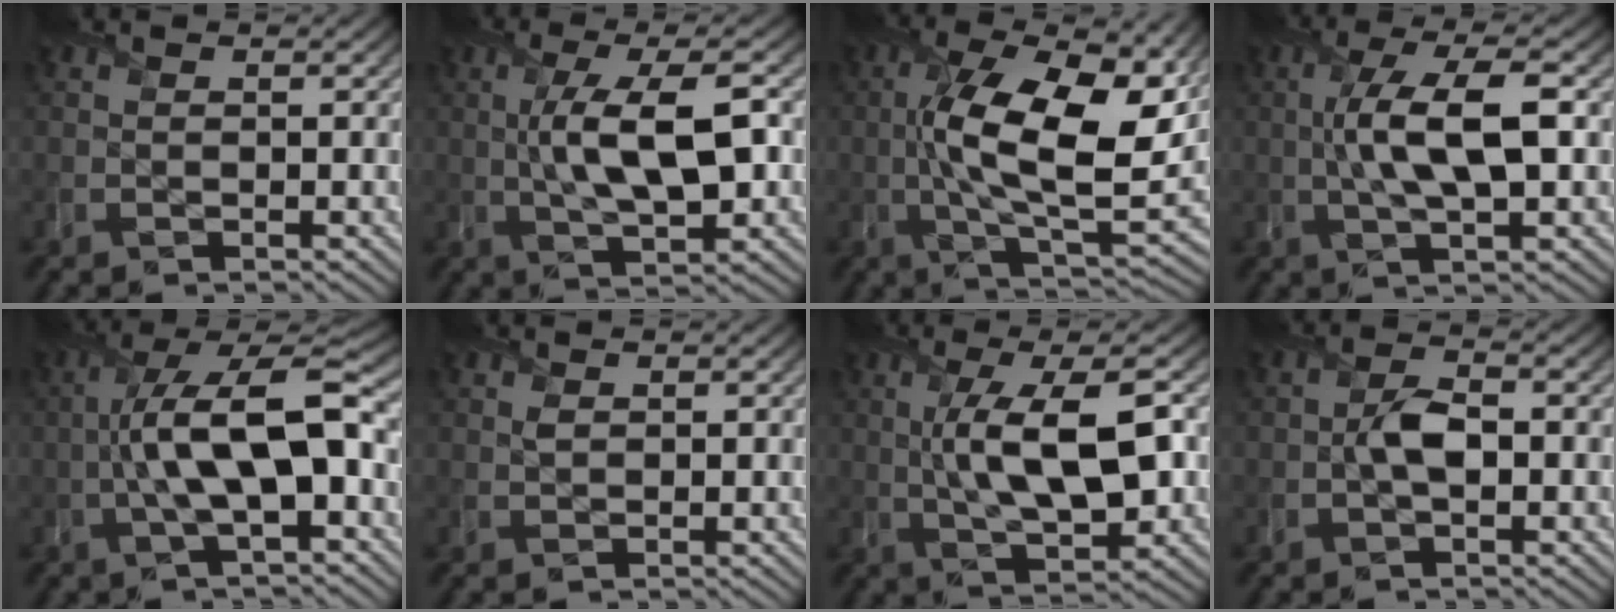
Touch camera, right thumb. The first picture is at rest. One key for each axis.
{"total": 10.2, "fx": 0.2, "fy": 3.7, "fz": 9.5, "tx": -0.170, "ty": 0.005, "tz": 0.001}
{"total": 14.9, "fx": 1.7, "fy": 6.4, "fz": 13.4, "tx": -0.242, "ty": -0.005, "tz": 0.027}
{"total": 8.9, "fx": 0.4, "fy": 2.9, "fz": 8.4, "tx": -0.162, "ty": 0.010, "tz": 0.001}
{"total": 13.0, "fx": -1.2, "fy": 4.8, "fz": 12.0, "tx": -0.230, "ty": 0.005, "tz": -0.026}
{"total": 0.7, "fx": 0.3, "fy": 0.4, "fz": 0.4, "tx": -0.010, "ty": -0.003, "tz": 0.007}
{"total": 11.5, "fx": 0.4, "fy": 4.4, "fz": 10.6, "tx": -0.190, "ty": 0.001, "tz": 0.007}
{"total": 3.4, "fx": -0.6, "fy": 1.7, "fz": 2.9, "tx": -0.054, "ty": 0.005, "tz": -0.015}